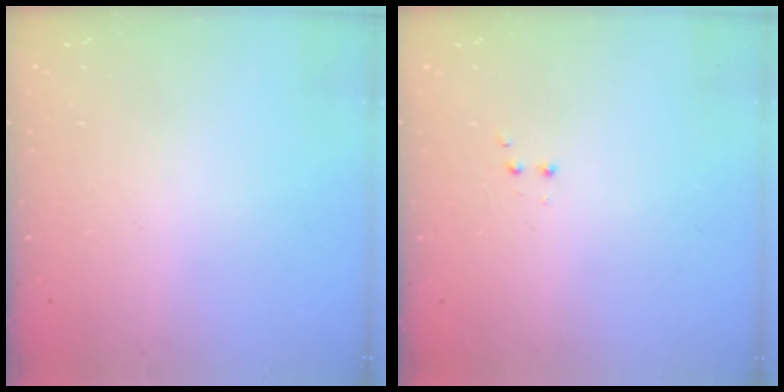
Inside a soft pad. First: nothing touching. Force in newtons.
{"total": 2.0, "press": 1.8, "slide": 0.9}